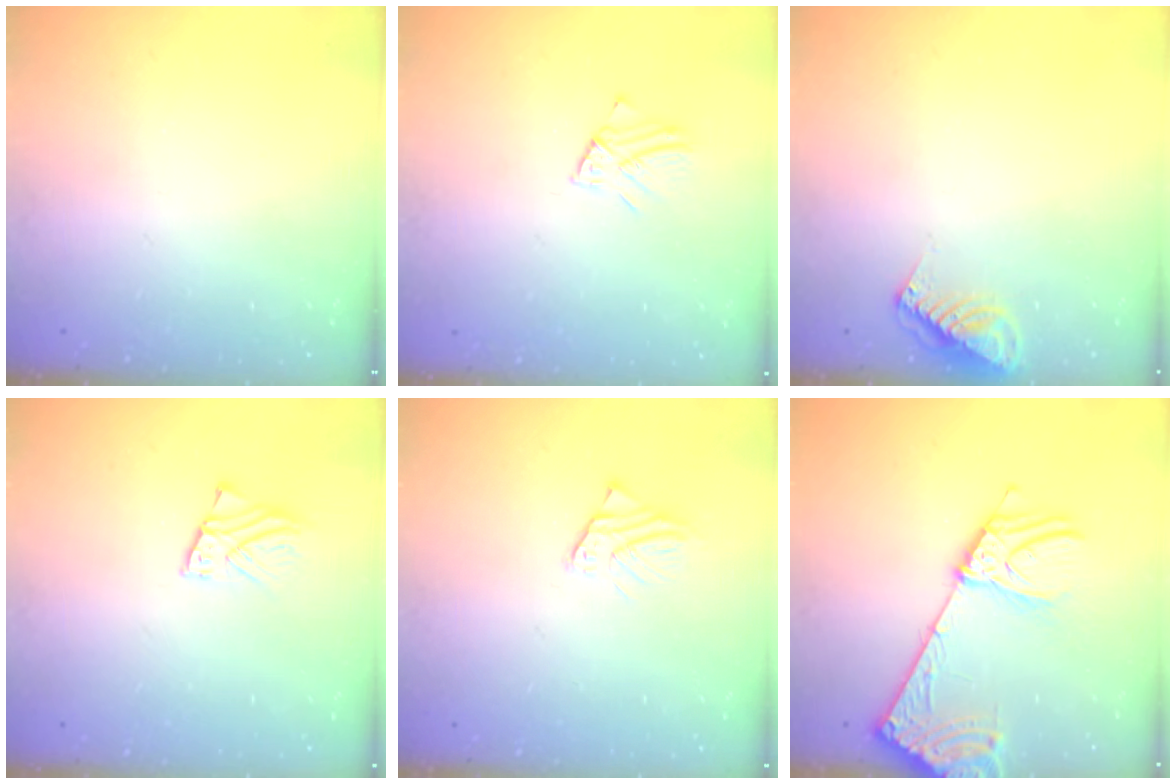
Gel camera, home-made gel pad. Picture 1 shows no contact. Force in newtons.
{"total": 3.0, "press": 3.0, "slide": 0.2}
{"total": 8.3, "press": 8.2, "slide": 0.6}
{"total": 2.6, "press": 2.6, "slide": 0.2}
{"total": 1.6, "press": 1.6, "slide": 0.2}
{"total": 12.6, "press": 12.2, "slide": 3.1}